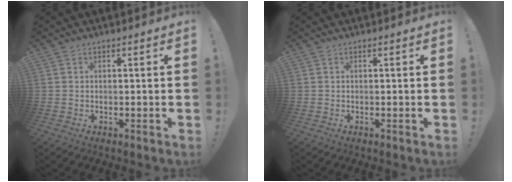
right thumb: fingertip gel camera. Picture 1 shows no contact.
{"total": 0.0}